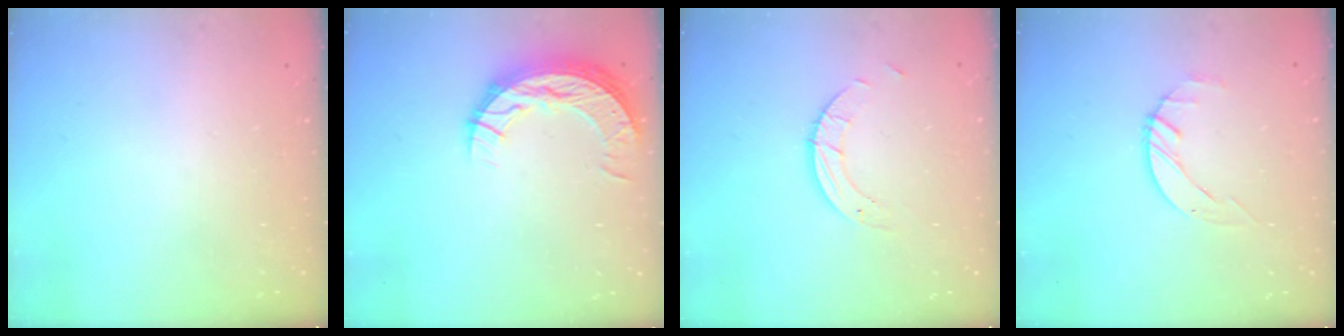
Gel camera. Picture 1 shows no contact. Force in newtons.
{"total": 9.9, "press": 9.9, "slide": 0.7}
{"total": 4.3, "press": 4.3, "slide": 0.3}
{"total": 1.4, "press": 1.4, "slide": 0.2}